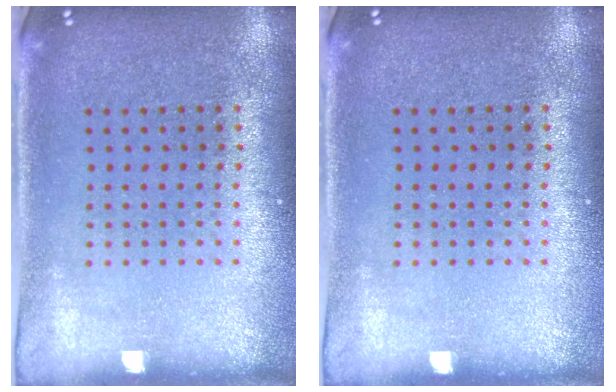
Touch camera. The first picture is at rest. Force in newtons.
{"total": 0.0}